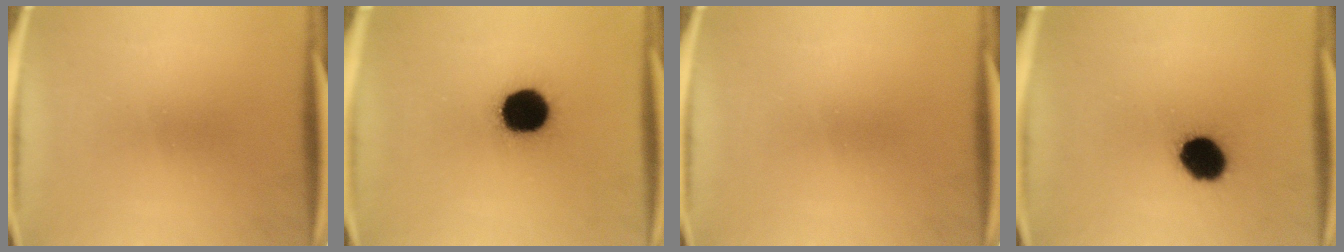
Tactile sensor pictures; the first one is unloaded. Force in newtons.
{"total": 14.5}
{"total": 0.0}
{"total": 10.7}